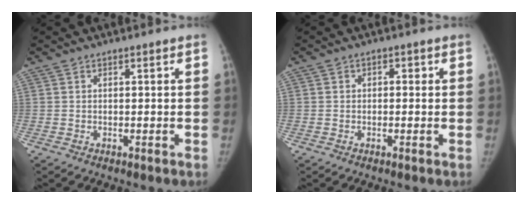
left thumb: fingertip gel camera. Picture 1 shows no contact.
{"total": 1.3, "force": [-0.1, 1.2, 0.6], "torque": [0.004, 0.005, -0.008]}